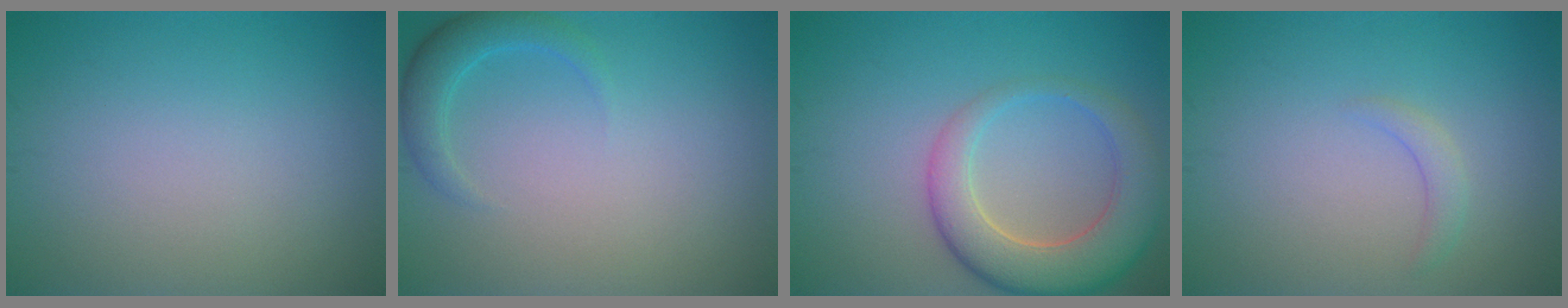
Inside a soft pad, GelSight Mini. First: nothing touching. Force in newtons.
{"total": 2.4, "press": 2.4, "slide": 0.1}
{"total": 6.6, "press": 6.6, "slide": 0.6}
{"total": 1.2, "press": 1.2, "slide": 0.2}